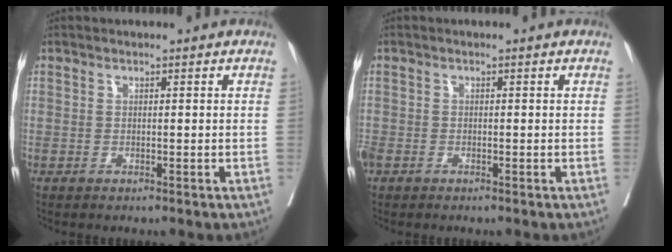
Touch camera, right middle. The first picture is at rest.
{"total": 3.4, "force": [-1.7, 2.4, 1.6], "torque": [-0.054, -0.007, -0.033]}